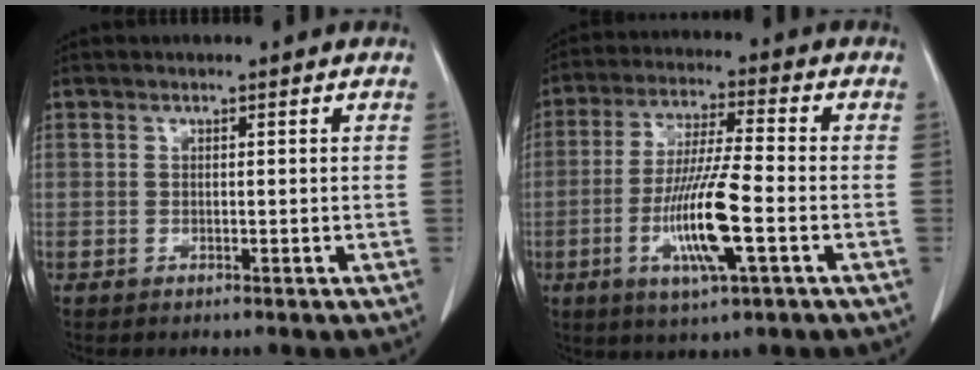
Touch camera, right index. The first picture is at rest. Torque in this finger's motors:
{"motor_torque": [1.99, -0.15, 0.82, 0.21]}